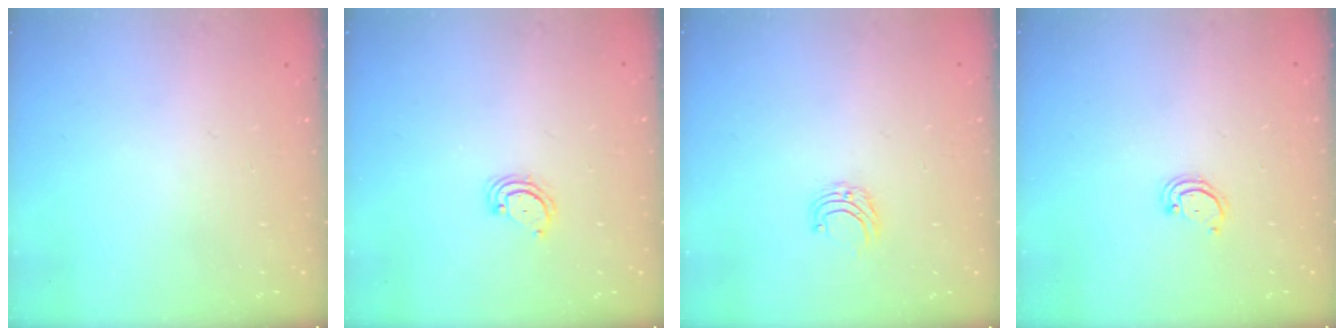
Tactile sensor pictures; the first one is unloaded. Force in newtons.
{"total": 3.5, "press": 3.4, "slide": 0.4}
{"total": 4.9, "press": 4.8, "slide": 0.5}
{"total": 2.4, "press": 2.4, "slide": 0.2}